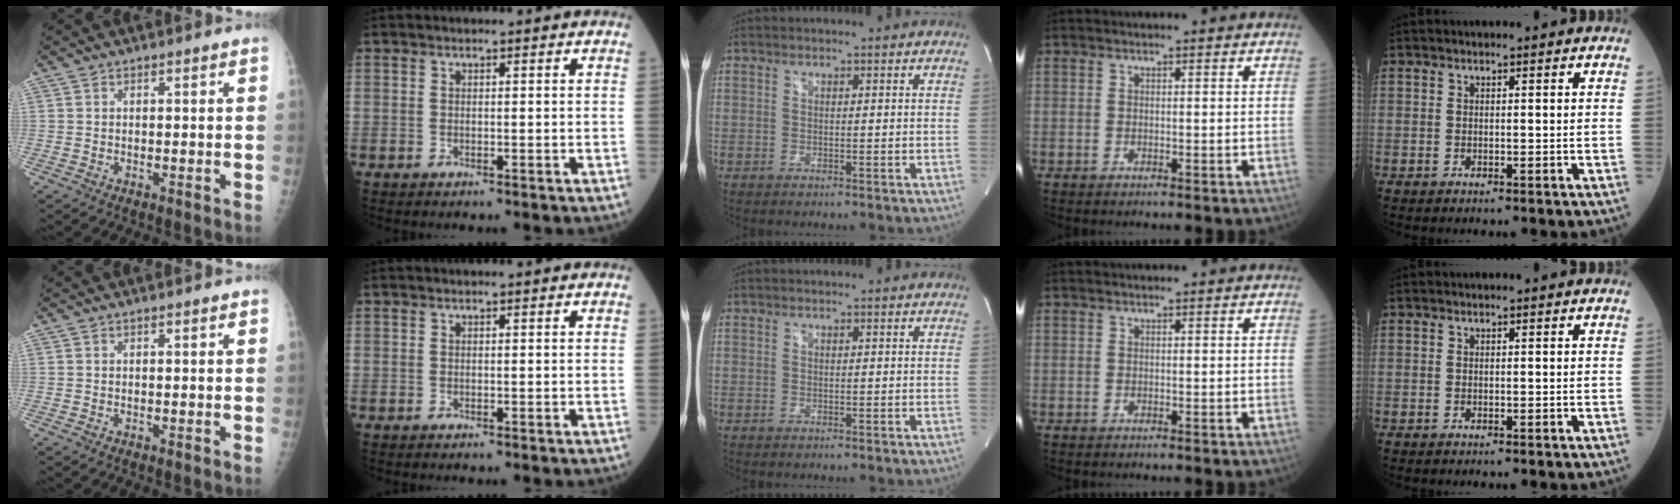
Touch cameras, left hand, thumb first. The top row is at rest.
{}